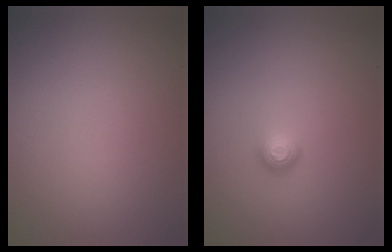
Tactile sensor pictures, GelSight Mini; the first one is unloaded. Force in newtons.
{"total": 1.1, "press": 1.0, "slide": 0.4}